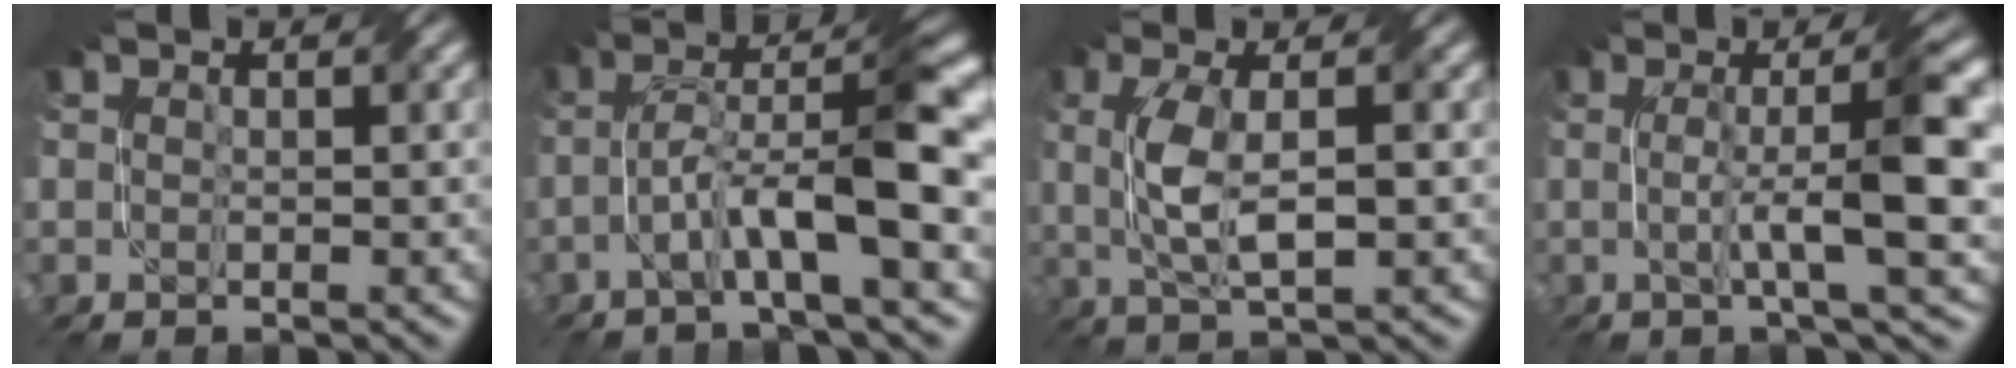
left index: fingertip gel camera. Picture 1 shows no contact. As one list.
[{"total": 8.4, "force": [-1.9, 1.3, 8.0], "torque": [-0.139, 0.024, -0.039]}, {"total": 4.5, "force": [0.3, 1.3, 4.3], "torque": [-0.094, 0.004, 0.008]}, {"total": 8.1, "force": [0.1, 1.1, 8.0], "torque": [-0.117, 0.011, 0.002]}]